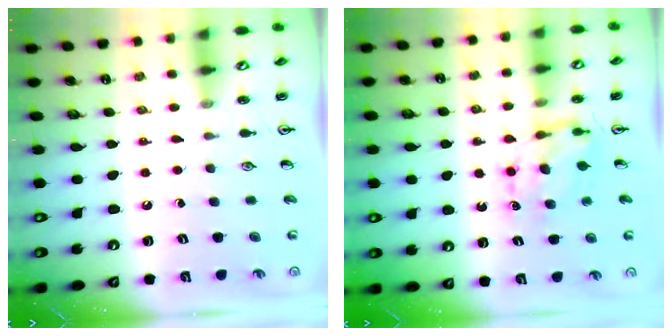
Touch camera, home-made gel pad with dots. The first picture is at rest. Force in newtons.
{"total": 6.6, "press": 6.5, "slide": 0.6}